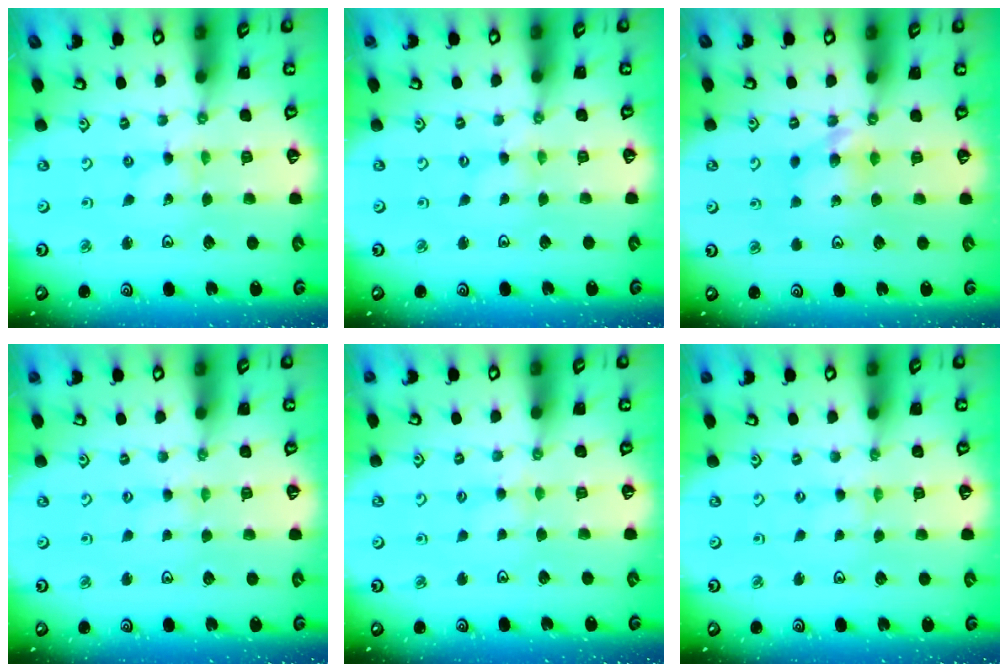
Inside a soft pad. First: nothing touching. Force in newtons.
{"total": 0.0}
{"total": 7.5, "press": 7.4, "slide": 0.6}
{"total": 1.5, "press": 1.5, "slide": 0.3}
{"total": 2.5, "press": 2.5, "slide": 0.3}
{"total": 0.0}